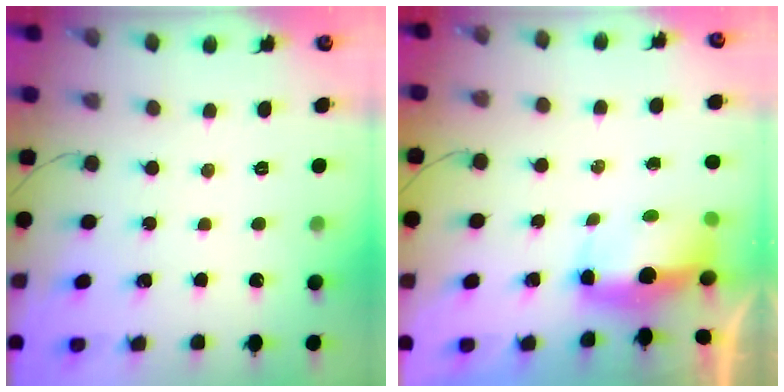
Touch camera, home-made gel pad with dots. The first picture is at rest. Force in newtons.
{"total": 6.0, "press": 5.9, "slide": 1.0}